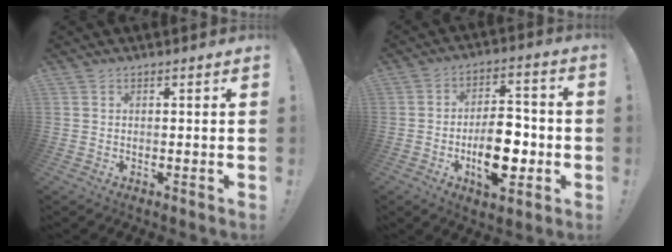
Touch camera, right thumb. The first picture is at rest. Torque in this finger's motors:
{"motor_torque": [2.41, 1.50, 0.80, -0.66, 0.08]}